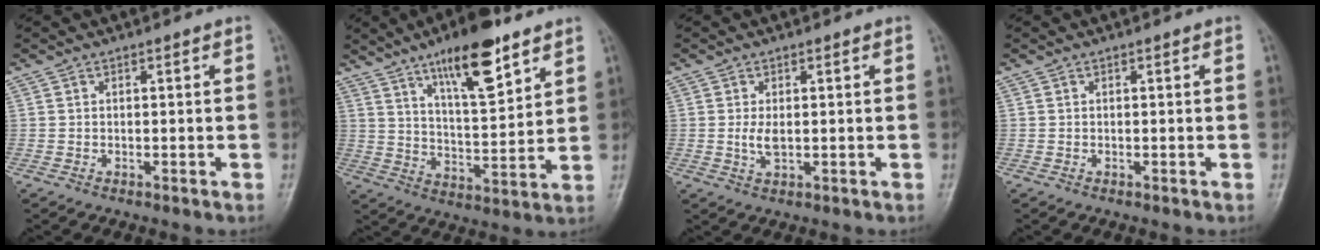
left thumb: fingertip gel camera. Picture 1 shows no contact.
{"total": 14.8, "force": [9.2, 4.4, 10.6], "torque": [-0.149, -0.051, 0.155]}
{"total": 2.7, "force": [0.1, 1.3, 2.4], "torque": [-0.049, -0.007, 0.004]}
{"total": 0.0}